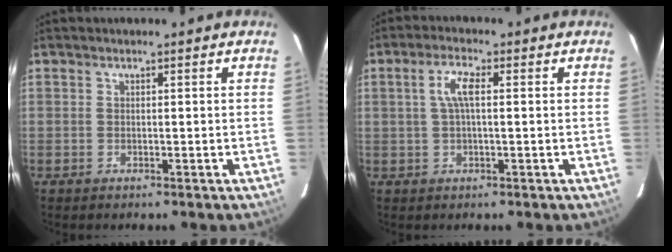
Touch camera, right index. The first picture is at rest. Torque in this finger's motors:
{"motor_torque": [0.62, 0.03, 0.35, 0.09]}